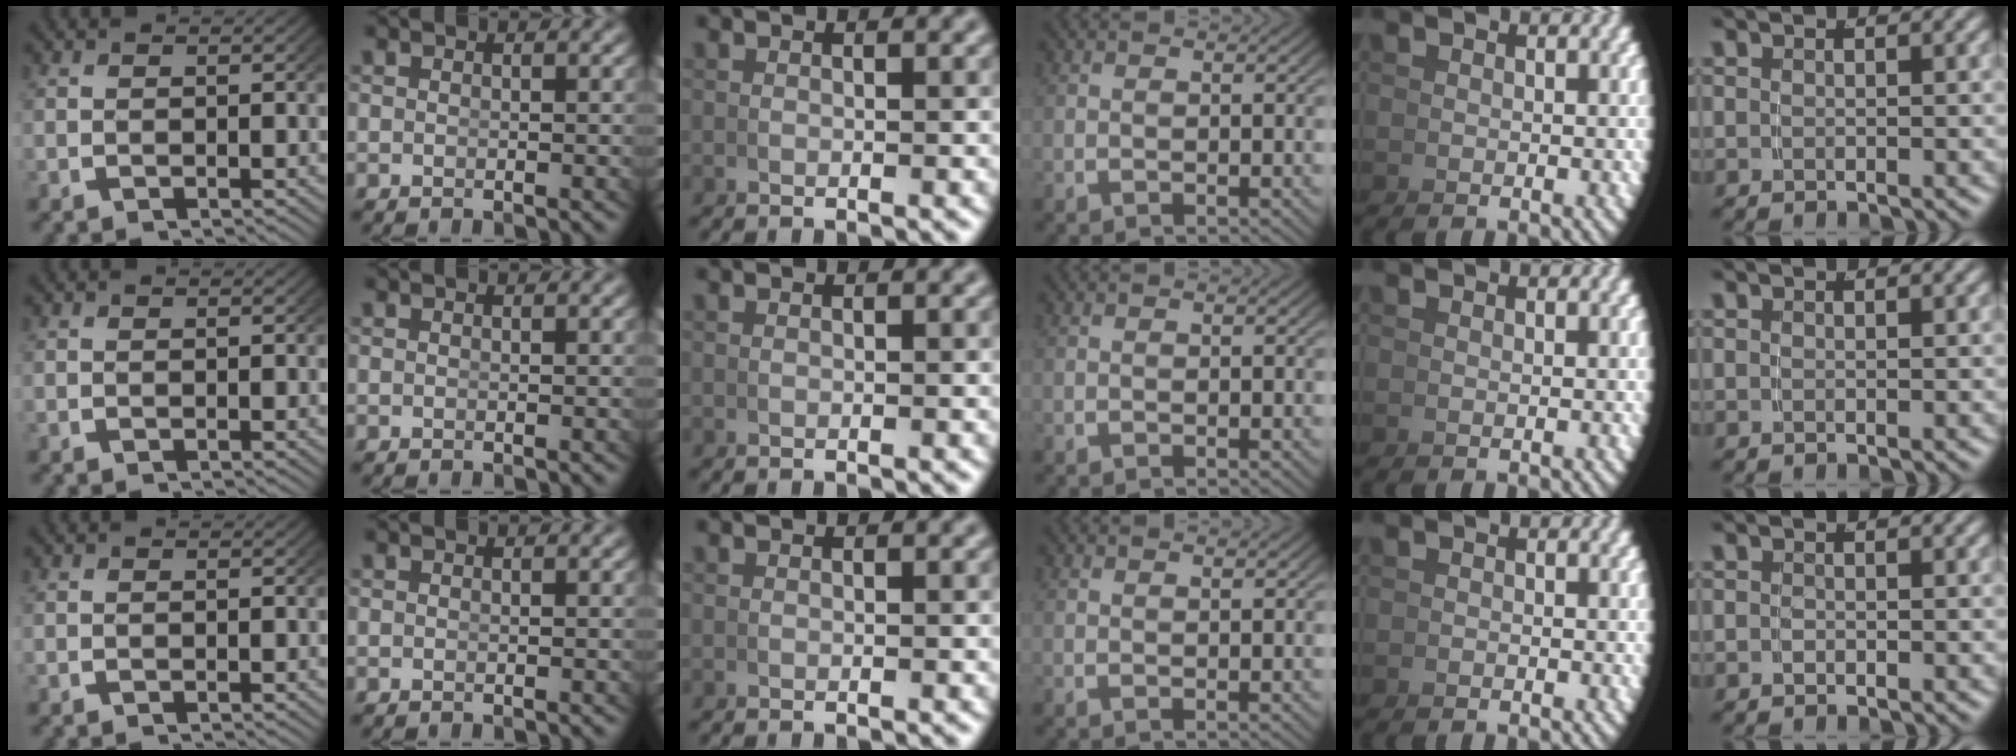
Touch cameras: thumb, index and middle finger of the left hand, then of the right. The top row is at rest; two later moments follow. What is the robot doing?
{"motion": "lift_and_place", "object": "hoodie"}